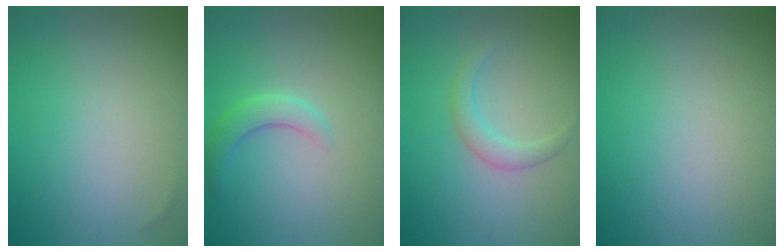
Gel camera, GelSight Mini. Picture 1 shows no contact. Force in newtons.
{"total": 2.6, "press": 2.6, "slide": 0.1}
{"total": 1.9, "press": 1.9, "slide": 0.1}
{"total": 0.0}